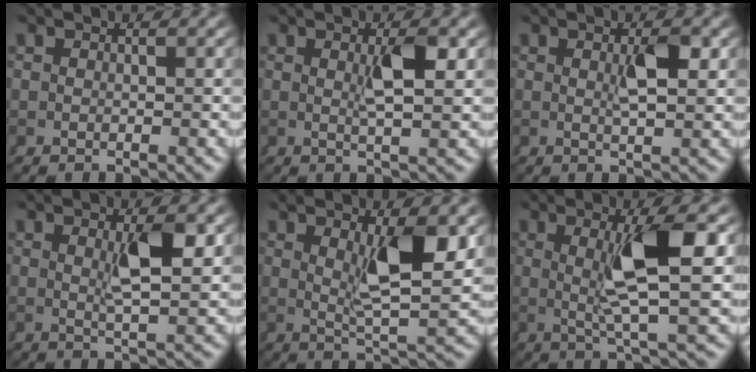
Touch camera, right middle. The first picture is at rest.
{"total": 3.0, "force": [0.4, 0.3, 3.0], "torque": [-0.047, -0.007, 0.011]}
{"total": 2.6, "force": [0.3, 0.4, 2.5], "torque": [-0.038, -0.006, 0.008]}
{"total": 3.7, "force": [0.7, 0.3, 3.6], "torque": [-0.058, -0.008, 0.020]}
{"total": 5.5, "force": [1.8, 0.8, 5.2], "torque": [-0.089, -0.014, 0.040]}
{"total": 6.8, "force": [0.7, 0.4, 6.7], "torque": [-0.110, -0.003, 0.020]}